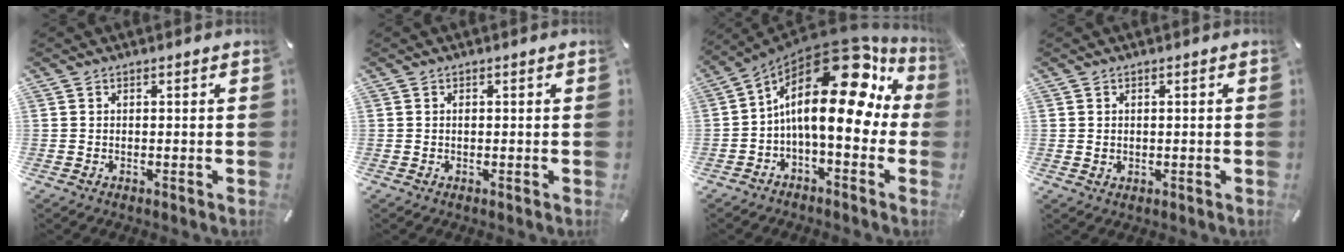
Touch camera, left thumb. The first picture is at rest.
{"total": 0.6, "force": [0.0, 0.3, 0.5], "torque": [-0.011, -0.001, 0.001]}
{"total": 21.5, "force": [5.4, 9.8, 18.4], "torque": [-0.306, -0.053, 0.085]}
{"total": 0.9, "force": [0.3, 0.9, -0.1], "torque": [0.001, 0.006, 0.004]}